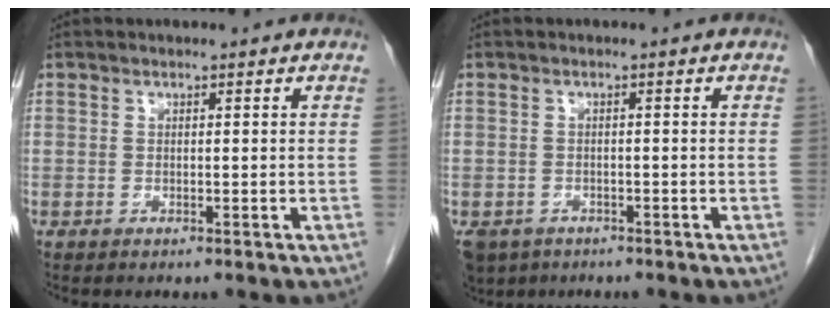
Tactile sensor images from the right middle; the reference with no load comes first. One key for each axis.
{"total": 5.8, "fx": -3.9, "fy": 3.9, "fz": 1.6, "tx": -0.032, "ty": -0.003, "tz": -0.062}